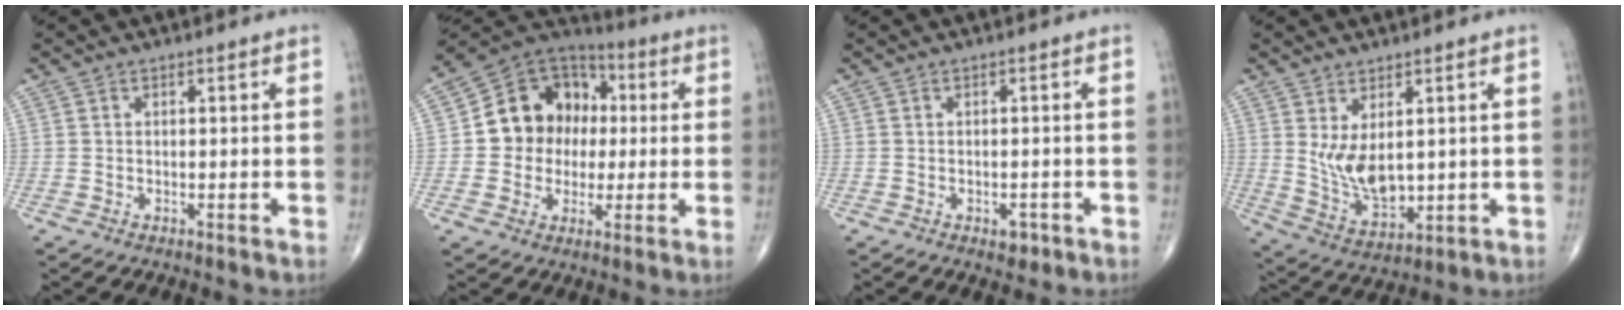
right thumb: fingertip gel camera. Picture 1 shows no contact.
{"total": 14.7, "force": [0.6, 12.7, 7.5], "torque": [-0.072, 0.027, 0.005]}
{"total": 2.3, "force": [-1.1, 1.4, 1.4], "torque": [-0.011, 0.002, -0.011]}
{"total": 8.8, "force": [1.8, 4.7, 7.3], "torque": [-0.120, -0.025, 0.054]}